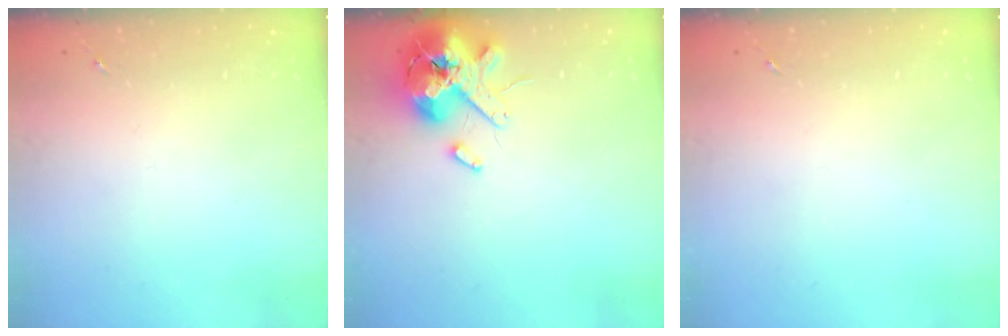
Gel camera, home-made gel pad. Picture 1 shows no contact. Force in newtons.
{"total": 13.6, "press": 13.5, "slide": 2.2}
{"total": 0.0}